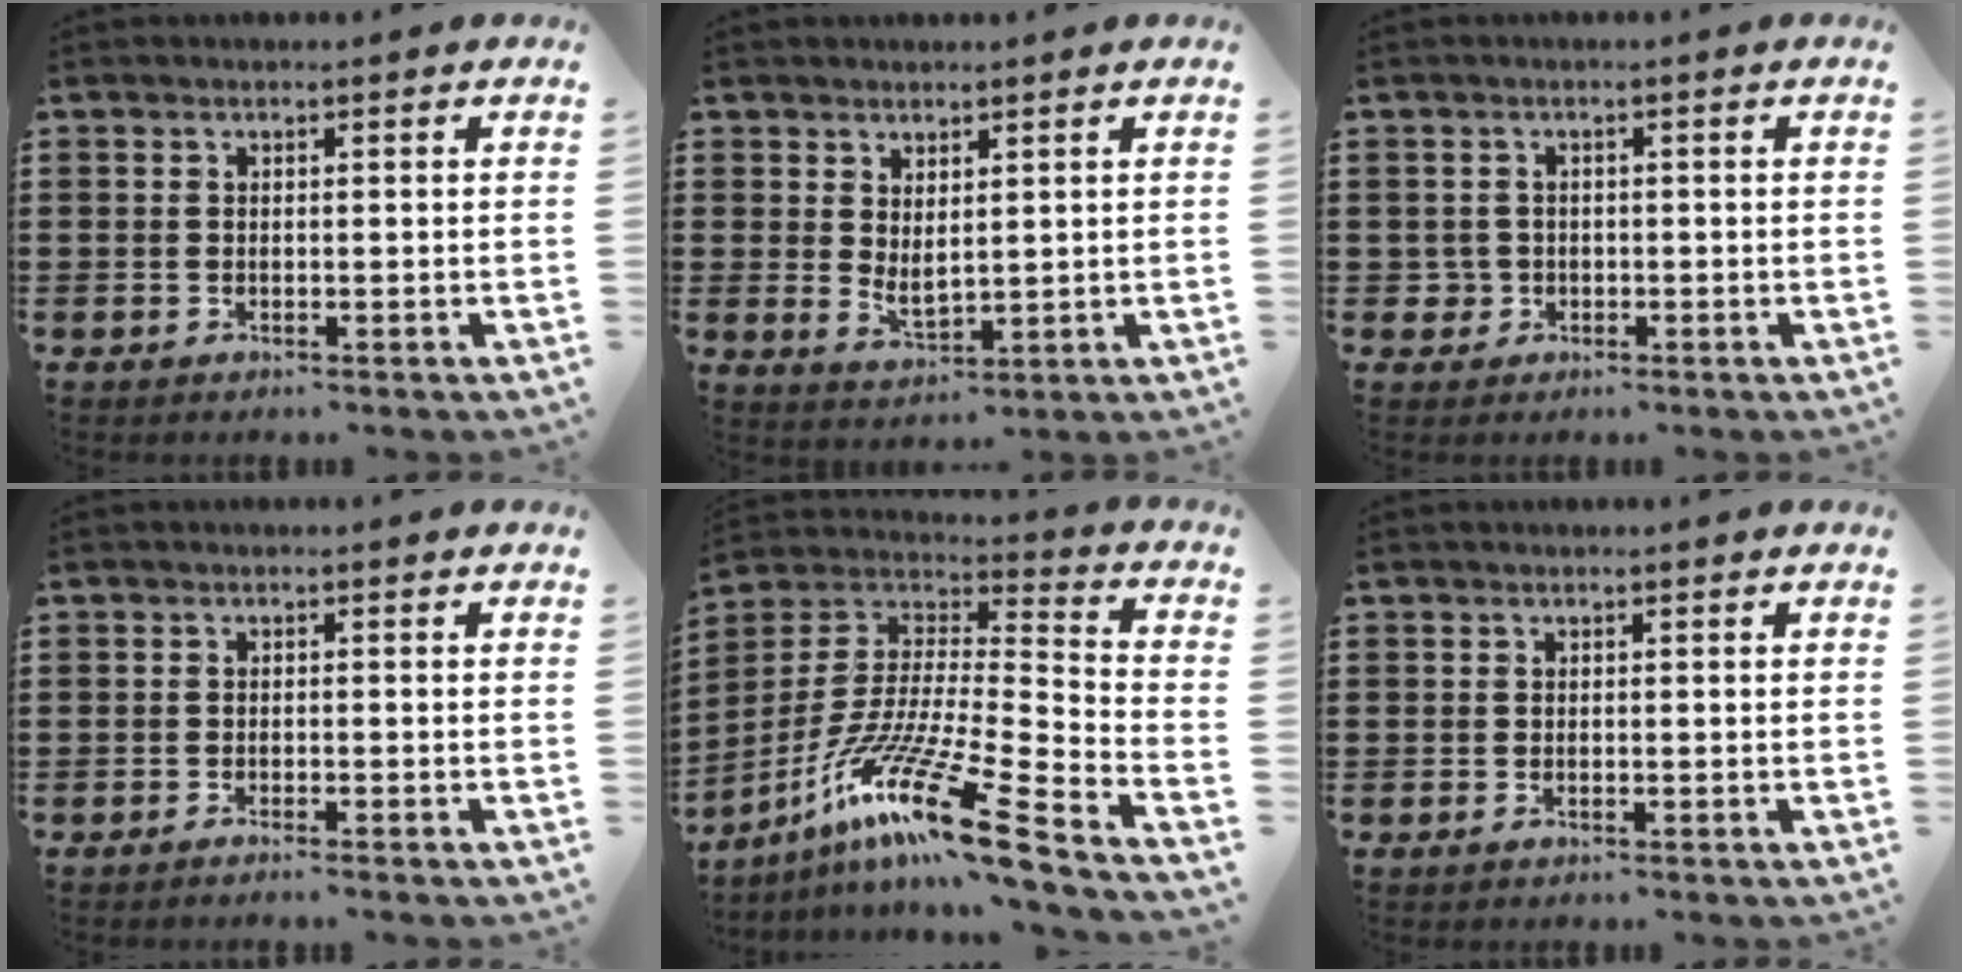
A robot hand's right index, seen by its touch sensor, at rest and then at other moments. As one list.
[{"total": 2.6, "force": [1.2, 1.3, 1.8], "torque": [-0.038, 0.001, 0.025]}, {"total": 2.2, "force": [-0.7, 2.1, 0.3], "torque": [-0.016, 0.004, -0.017]}, {"total": 1.0, "force": [-1.0, -0.3, 0.2], "torque": [-0.003, -0.002, -0.019]}, {"total": 17.4, "force": [-12.0, 1.1, 12.5], "torque": [-0.244, 0.014, -0.221]}, {"total": 0.0}]